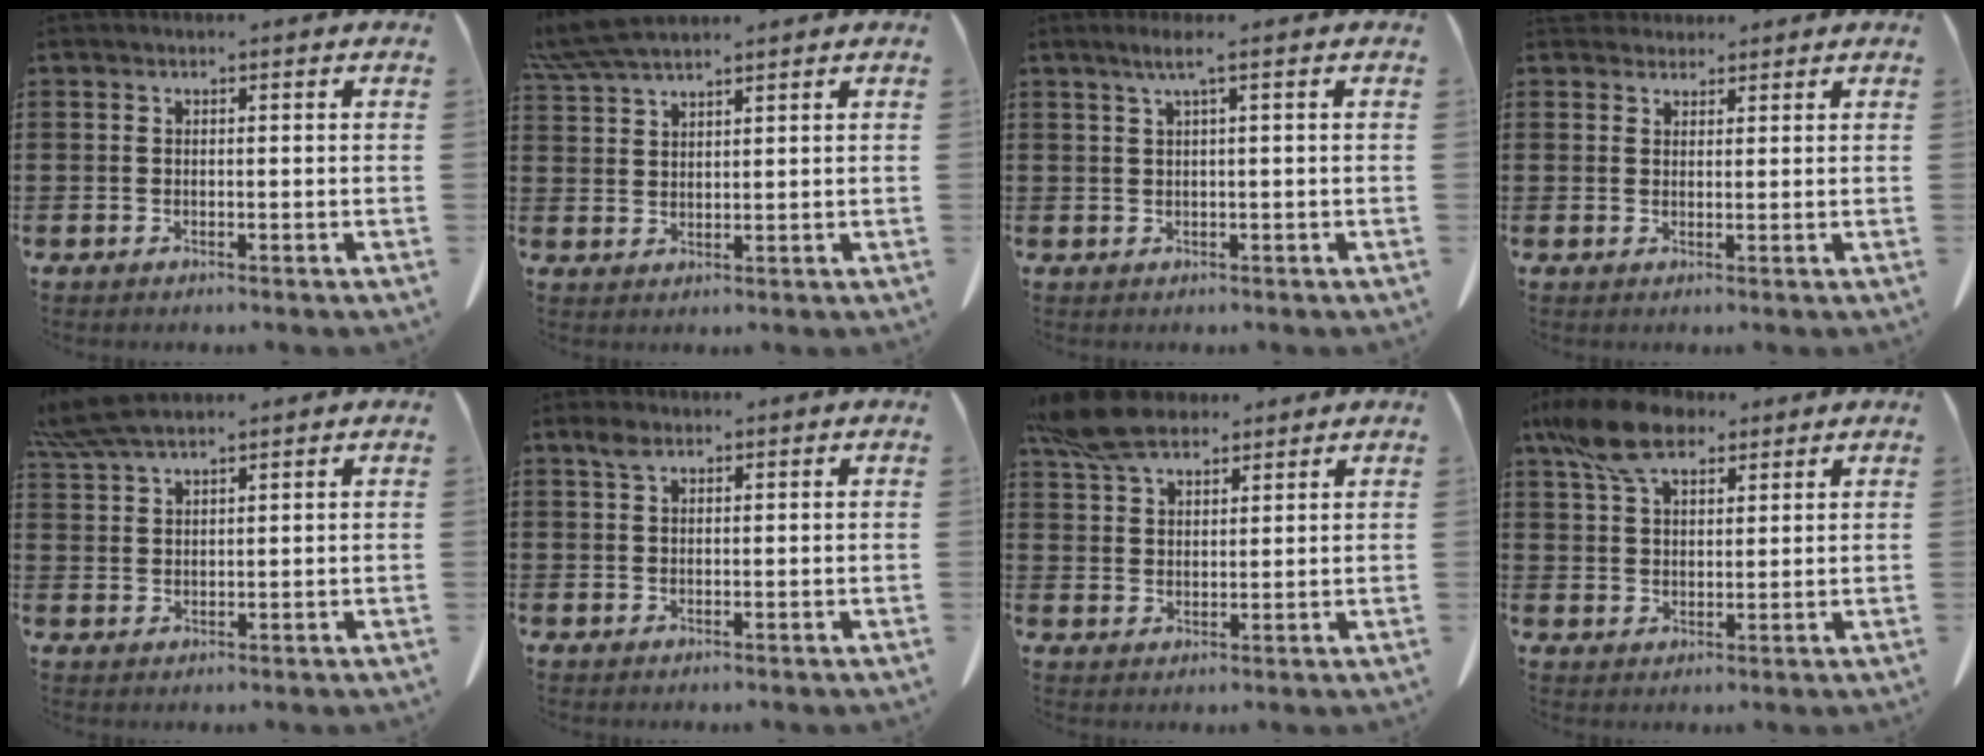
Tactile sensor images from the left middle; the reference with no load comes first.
{"total": 5.5, "force": [4.9, 0.5, 2.5], "torque": [-0.062, -0.011, 0.094]}
{"total": 2.4, "force": [0.9, -0.3, 2.2], "torque": [-0.042, -0.005, 0.015]}
{"total": 2.7, "force": [2.5, 1.0, 0.3], "torque": [-0.005, -0.004, 0.048]}
{"total": 5.9, "force": [5.0, 0.7, 3.0], "torque": [-0.079, -0.013, 0.093]}
{"total": 2.0, "force": [1.2, 1.0, 1.2], "torque": [-0.028, 0.002, 0.023]}
{"total": 8.8, "force": [7.0, 3.4, 4.1], "torque": [-0.103, -0.002, 0.134]}
{"total": 9.4, "force": [6.5, 4.4, 5.3], "torque": [-0.124, -0.003, 0.123]}